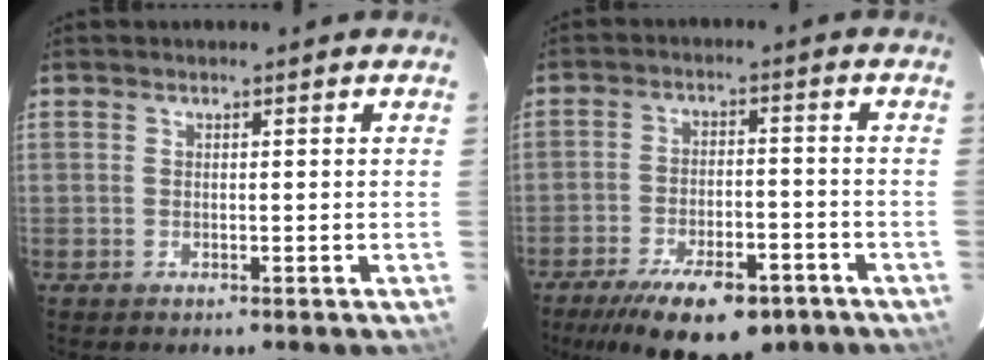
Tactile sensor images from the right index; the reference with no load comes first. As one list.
[{"total": 16.5, "force": [-11.2, 6.5, 10.3], "torque": [-0.199, -0.021, -0.164]}]